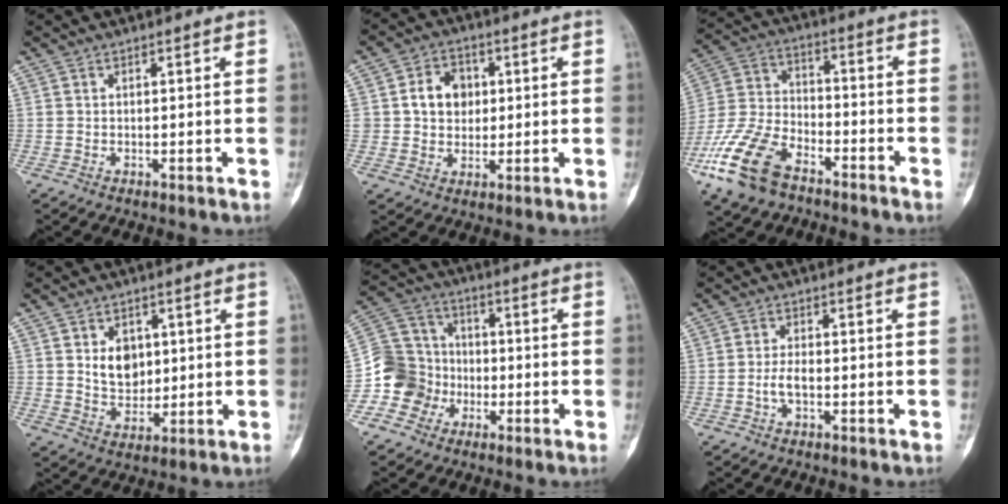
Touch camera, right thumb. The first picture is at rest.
{"total": 8.1, "force": [1.3, 6.6, 4.5], "torque": [-0.038, 0.001, 0.020]}
{"total": 15.6, "force": [-9.4, 8.0, 9.5], "torque": [-0.202, 0.042, -0.188]}
{"total": 7.0, "force": [1.8, 5.2, 4.3], "torque": [-0.042, -0.014, 0.039]}
{"total": 11.0, "force": [-3.9, 10.1, 2.3], "torque": [-0.015, 0.056, -0.075]}
{"total": 2.7, "force": [-0.8, 1.1, 2.3], "torque": [-0.047, 0.009, -0.016]}